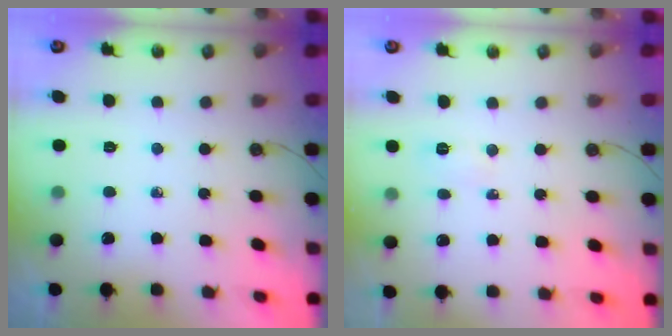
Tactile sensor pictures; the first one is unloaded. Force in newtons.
{"total": 2.6, "press": 2.5, "slide": 0.8}